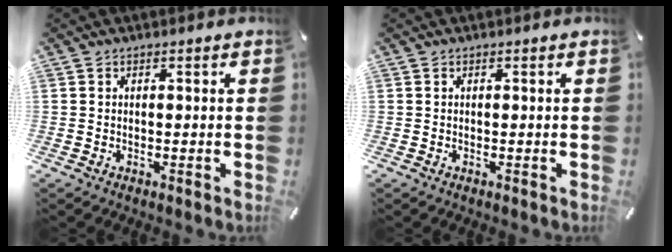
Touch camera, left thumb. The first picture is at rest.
{"total": 0.0}